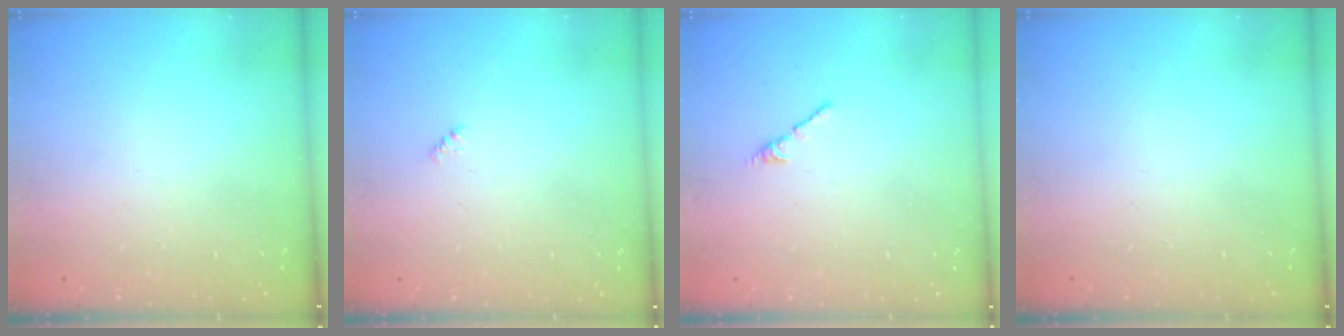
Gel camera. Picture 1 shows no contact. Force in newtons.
{"total": 2.4, "press": 2.4, "slide": 0.5}
{"total": 2.7, "press": 2.7, "slide": 0.7}
{"total": 0.0}